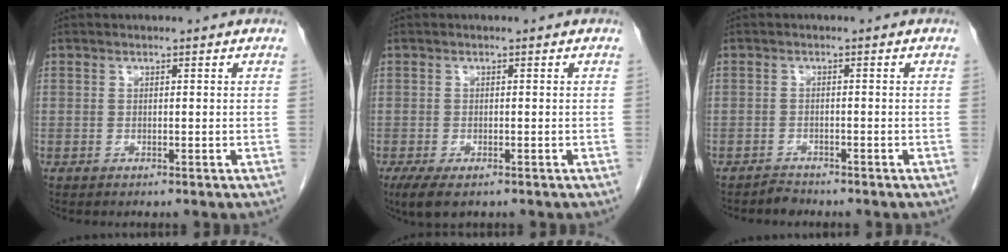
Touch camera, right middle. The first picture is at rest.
{"total": 3.9, "force": [-2.5, 1.4, 2.7], "torque": [-0.054, -0.010, -0.037]}
{"total": 1.3, "force": [-1.2, 0.2, -0.2], "torque": [0.005, -0.004, -0.022]}